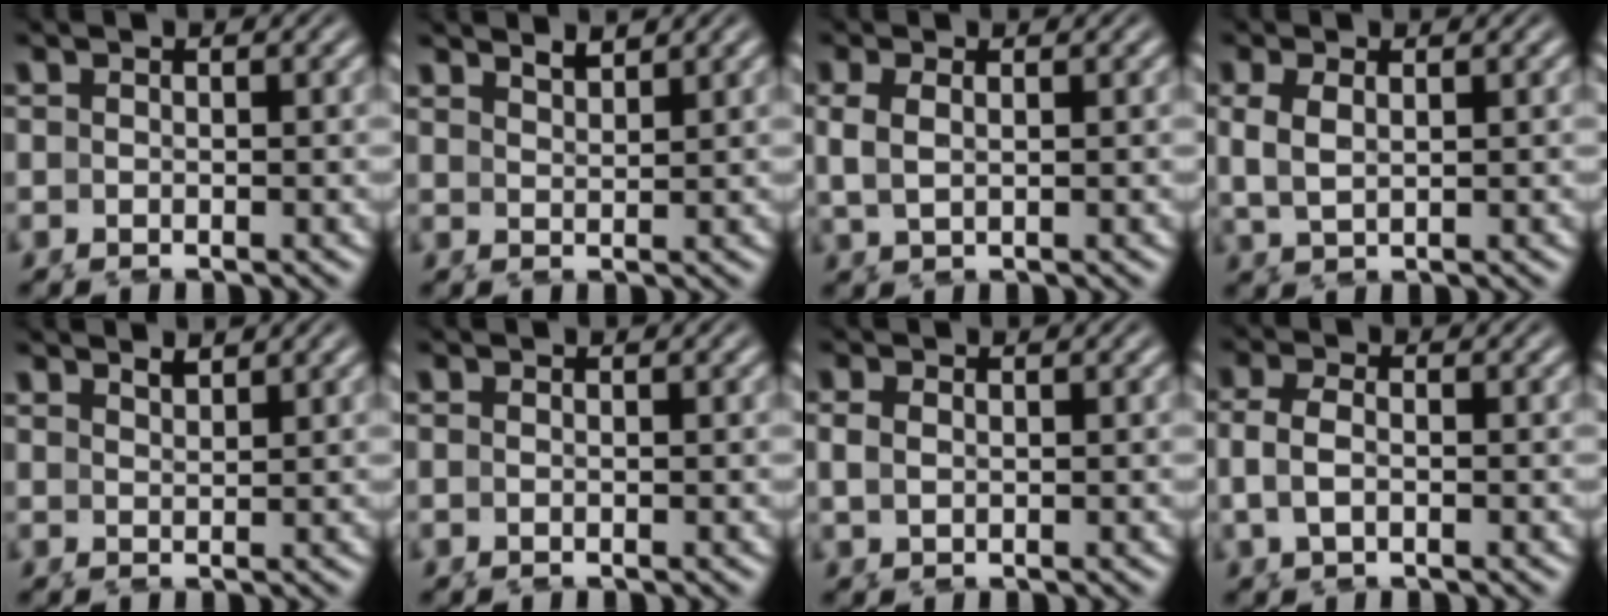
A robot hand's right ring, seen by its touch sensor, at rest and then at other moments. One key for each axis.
{"total": 2.1, "fx": 1.6, "fy": -1.2, "fz": -0.6, "tx": 0.014, "ty": -0.009, "tz": 0.037}
{"total": 1.9, "fx": 1.4, "fy": 0.4, "fz": 1.3, "tx": -0.027, "ty": 0.001, "tz": 0.028}
{"total": 2.3, "fx": 1.7, "fy": 0.8, "fz": 1.3, "tx": -0.027, "ty": 0.004, "tz": 0.032}
{"total": 1.6, "fx": 1.2, "fy": -0.9, "fz": -0.6, "tx": 0.010, "ty": -0.010, "tz": 0.030}
{"total": 0.0}
{"total": 0.8, "fx": 0.5, "fy": 0.1, "fz": 0.7, "tx": -0.021, "ty": -0.008, "tz": 0.017}
{"total": 2.9, "fx": 0.4, "fy": 1.9, "fz": 2.2, "tx": -0.059, "ty": -0.007, "tz": 0.010}